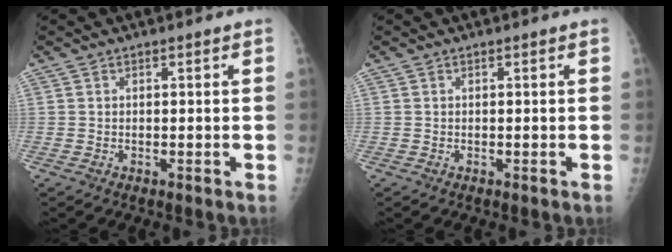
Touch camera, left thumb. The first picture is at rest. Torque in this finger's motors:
{"motor_torque": [0.00, 0.00, 0.12, 0.10, 0.00]}